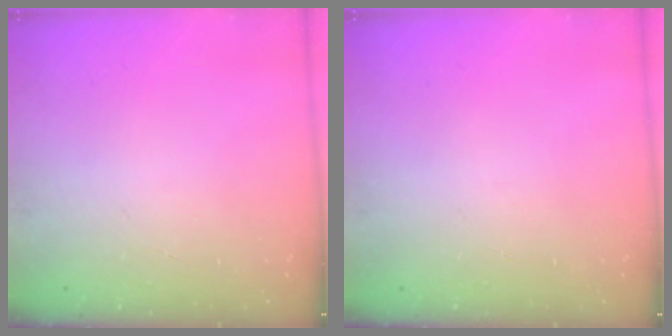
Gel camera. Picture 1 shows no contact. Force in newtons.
{"total": 0.0}